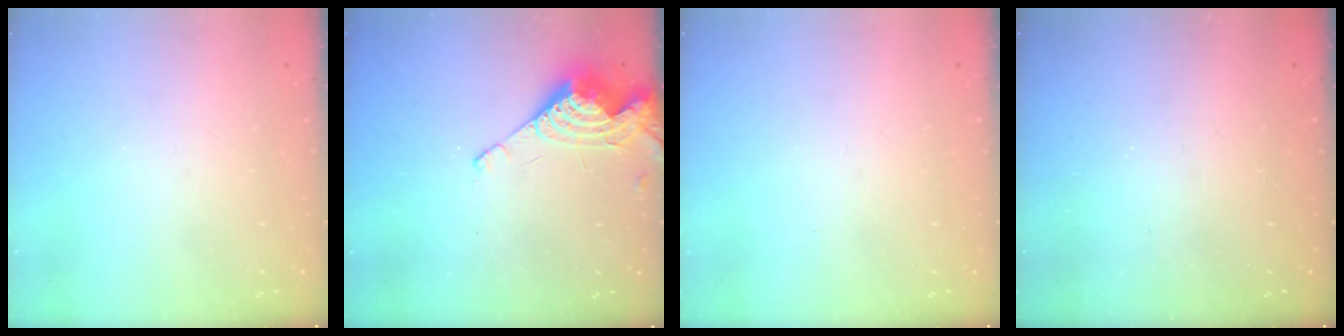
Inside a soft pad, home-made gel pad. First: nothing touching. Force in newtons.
{"total": 9.0, "press": 9.0, "slide": 0.2}
{"total": 0.0}
{"total": 1.2, "press": 1.2, "slide": 0.3}